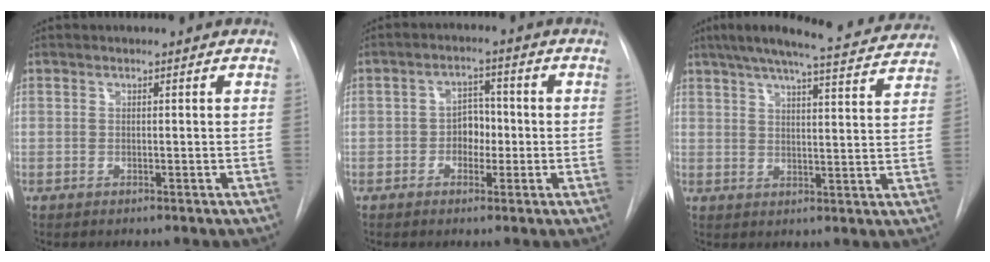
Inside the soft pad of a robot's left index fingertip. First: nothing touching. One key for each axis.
{"total": 4.1, "fx": -1.2, "fy": 2.9, "fz": 2.7, "tx": -0.038, "ty": 0.009, "tz": -0.024}
{"total": 19.9, "fx": 17.8, "fy": 2.4, "fz": 8.6, "tx": -0.135, "ty": -0.003, "tz": 0.220}